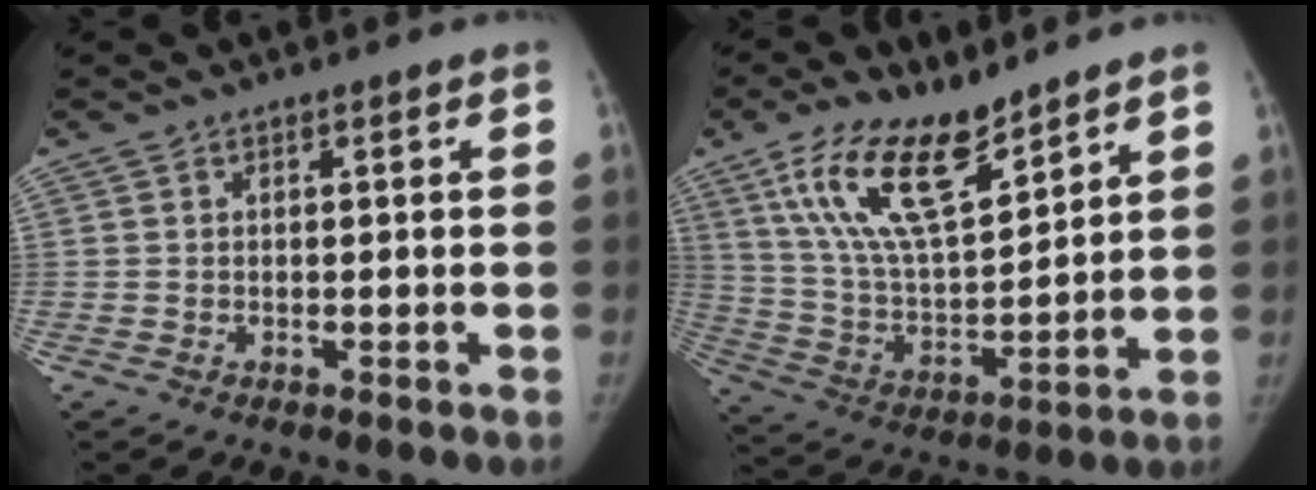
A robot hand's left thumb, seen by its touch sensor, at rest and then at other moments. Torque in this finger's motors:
{"motor_torque": [0.24, 0.31, 1.45, -1.32, 0.33]}